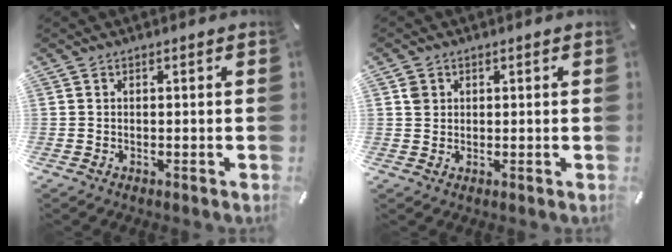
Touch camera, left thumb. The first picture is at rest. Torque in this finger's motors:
{"motor_torque": [0.12, -0.23, -0.03, -0.02, 0.05]}